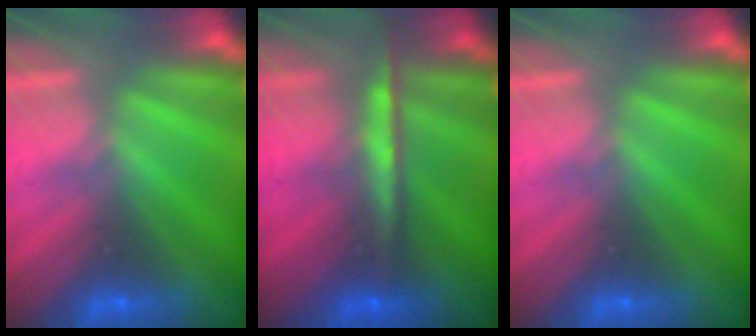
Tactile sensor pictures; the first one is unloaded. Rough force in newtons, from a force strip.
{"total": 8.5}
{"total": 0.0}